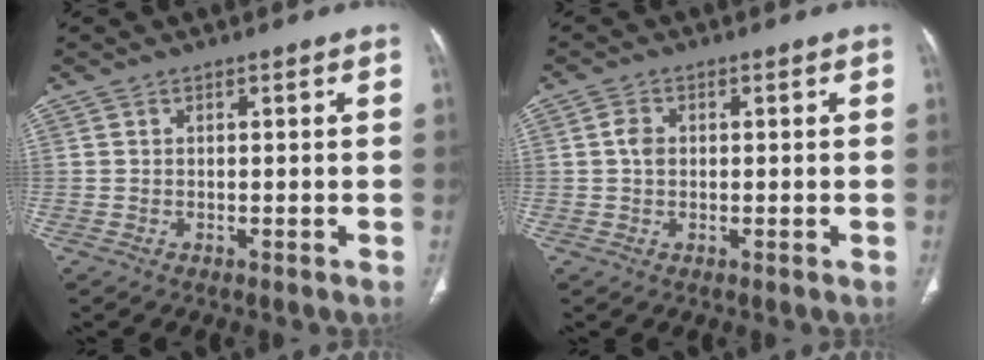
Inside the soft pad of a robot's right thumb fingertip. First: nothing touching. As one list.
[{"total": 2.4, "force": [0.2, 1.7, 1.6], "torque": [-0.030, 0.004, 0.002]}]